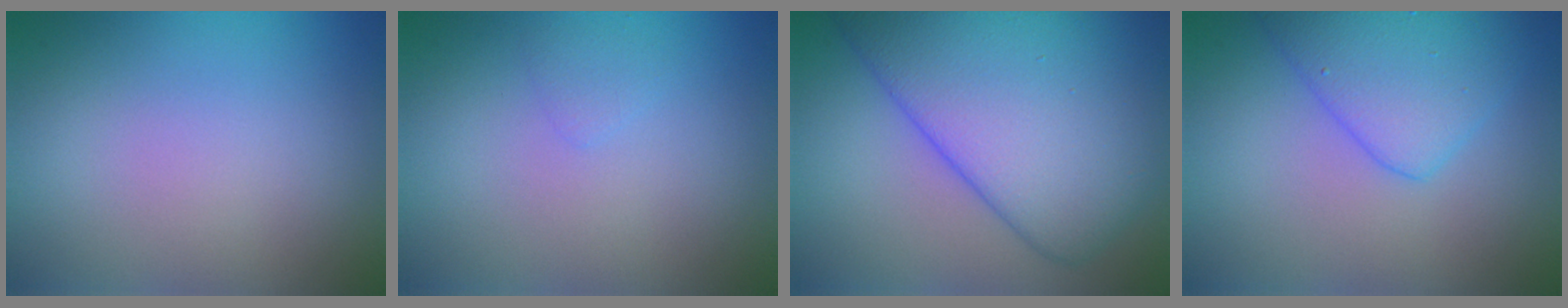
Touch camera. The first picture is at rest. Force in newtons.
{"total": 0.8, "press": 0.8, "slide": 0.0}
{"total": 12.2, "press": 12.2, "slide": 0.5}
{"total": 5.2, "press": 5.2, "slide": 0.1}